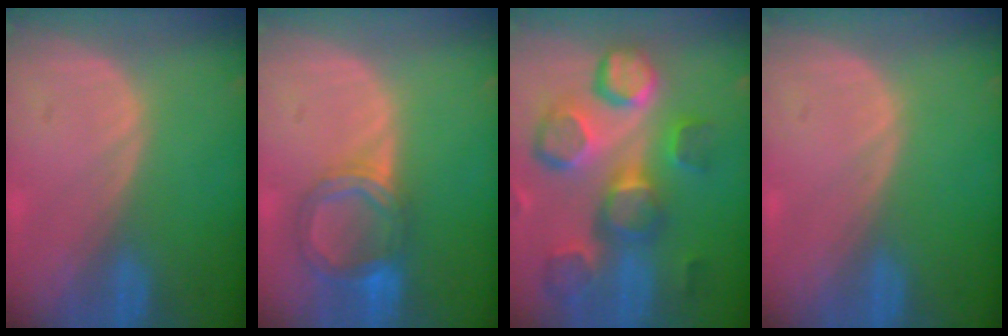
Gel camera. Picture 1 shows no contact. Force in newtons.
{"total": 6.3, "press": 5.8, "slide": 2.4}
{"total": 12.6, "press": 11.2, "slide": 5.7}
{"total": 0.0}